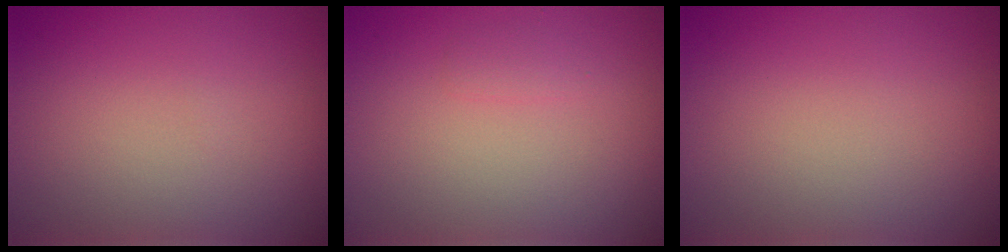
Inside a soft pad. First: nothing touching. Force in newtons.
{"total": 0.7, "press": 0.7, "slide": 0.0}
{"total": 0.0}